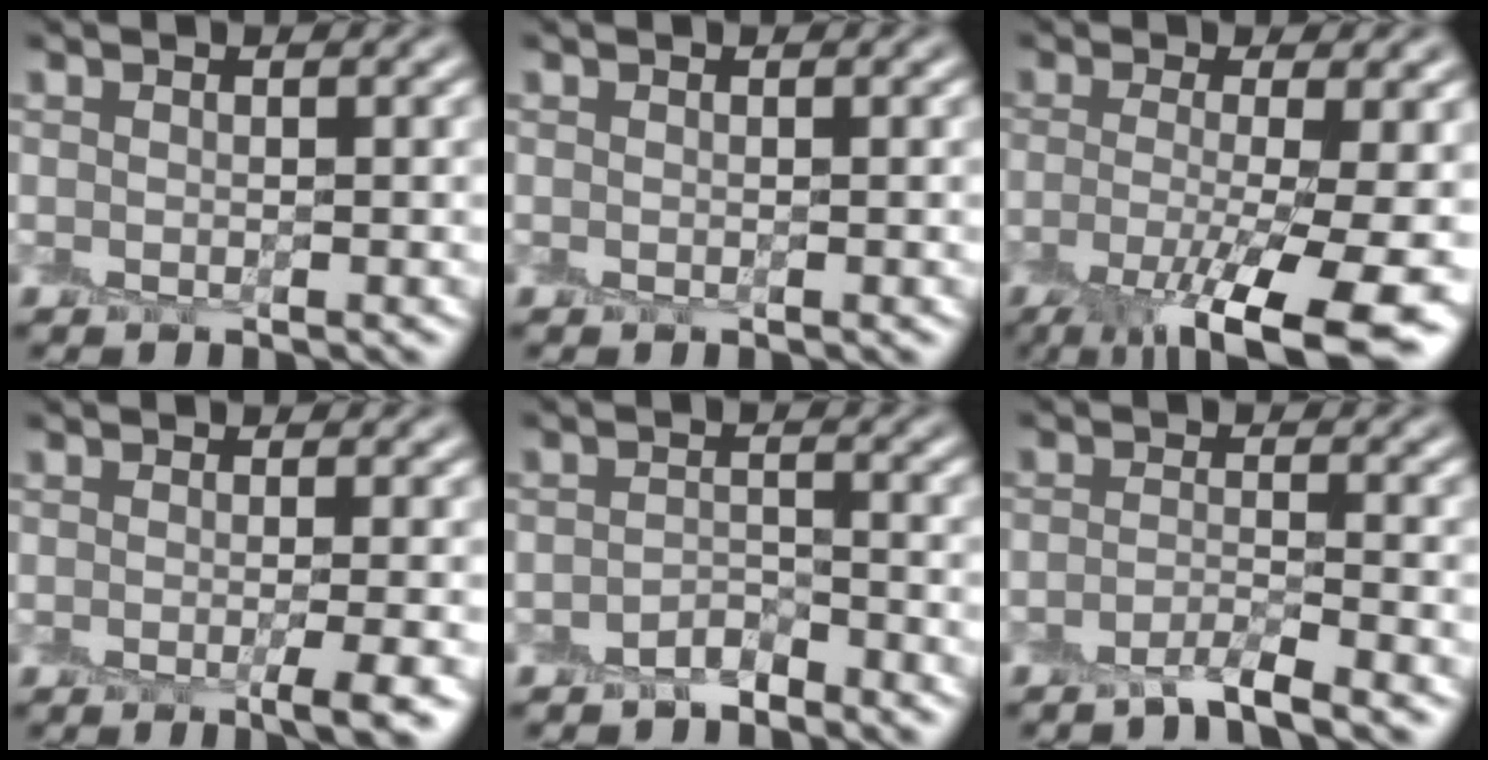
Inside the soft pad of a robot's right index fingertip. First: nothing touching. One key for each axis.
{"total": 0.0}
{"total": 10.8, "fx": -4.6, "fy": 2.7, "fz": 9.3, "tx": -0.150, "ty": -0.018, "tz": -0.070}
{"total": 3.3, "fx": -0.8, "fy": 0.7, "fz": 3.1, "tx": -0.036, "ty": -0.009, "tz": -0.015}
{"total": 1.5, "fx": -1.4, "fy": 0.4, "fz": 0.0, "tx": 0.002, "ty": 0.012, "tz": -0.029}
{"total": 2.2, "fx": -1.9, "fy": 0.1, "fz": 1.2, "tx": -0.021, "ty": 0.001, "tz": -0.047}